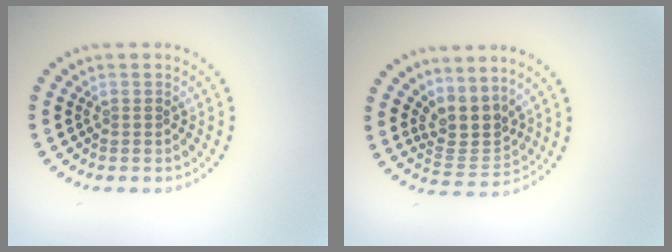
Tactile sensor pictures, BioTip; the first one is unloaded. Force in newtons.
{"total": 3.4, "press": 2.6, "slide": 2.3}